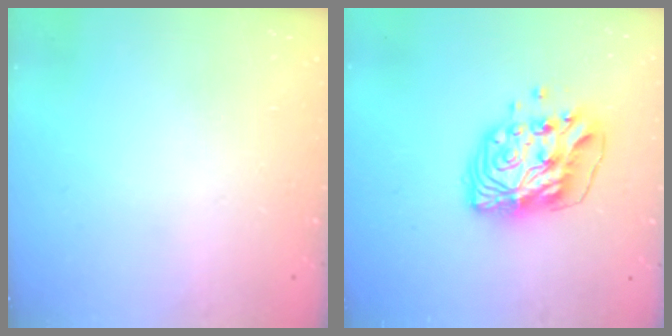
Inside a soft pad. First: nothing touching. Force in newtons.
{"total": 12.2, "press": 12.1, "slide": 1.2}